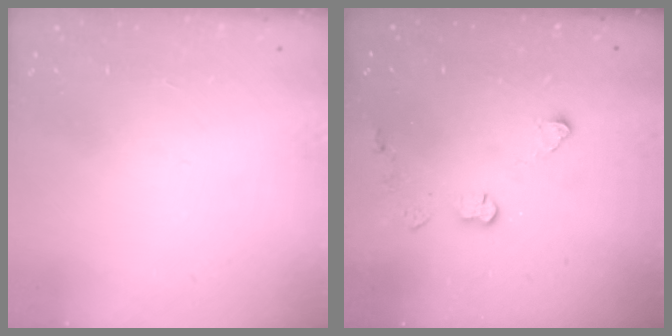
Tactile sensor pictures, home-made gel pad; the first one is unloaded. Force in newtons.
{"total": 4.6, "press": 4.6, "slide": 0.2}